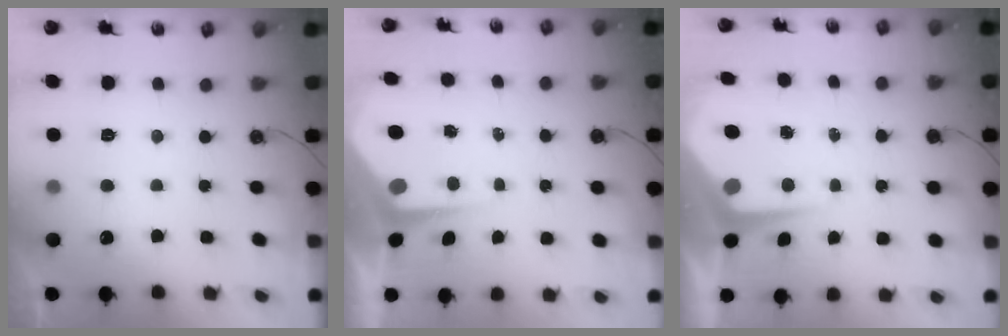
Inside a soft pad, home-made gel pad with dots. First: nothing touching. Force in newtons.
{"total": 5.1, "press": 5.1, "slide": 0.5}
{"total": 6.1, "press": 6.0, "slide": 0.4}